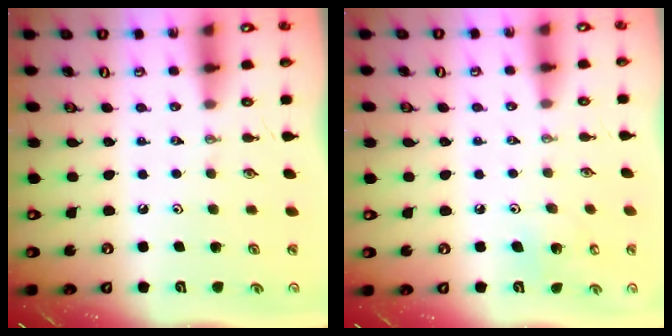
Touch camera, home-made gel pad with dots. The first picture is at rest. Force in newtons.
{"total": 6.3, "press": 6.3, "slide": 0.4}